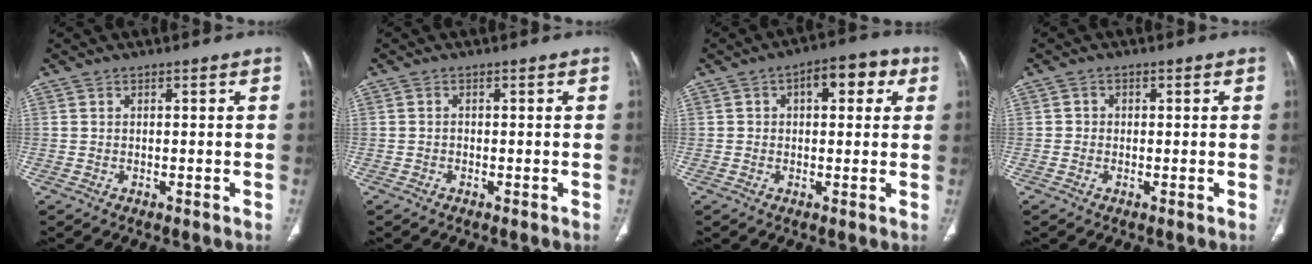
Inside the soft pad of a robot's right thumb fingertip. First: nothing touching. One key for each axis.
{"total": 0.5, "fx": -0.3, "fy": 0.4, "fz": 0.2, "tx": -0.001, "ty": 0.002, "tz": -0.009}
{"total": 8.4, "fx": 2.7, "fy": 4.7, "fz": 6.4, "tx": -0.052, "ty": 0.018, "tz": 0.029}
{"total": 1.3, "fx": -0.1, "fy": 1.2, "fz": 0.4, "tx": 0.003, "ty": 0.004, "tz": -0.007}